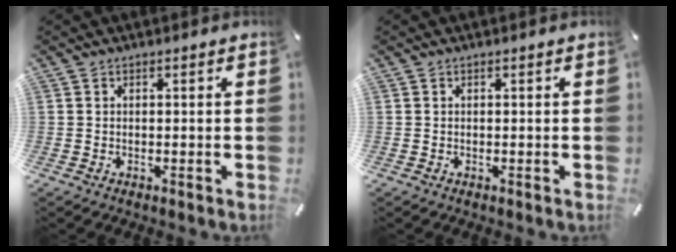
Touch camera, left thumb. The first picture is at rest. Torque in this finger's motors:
{"motor_torque": [0.01, 0.00, 0.02, -0.10, 0.00]}